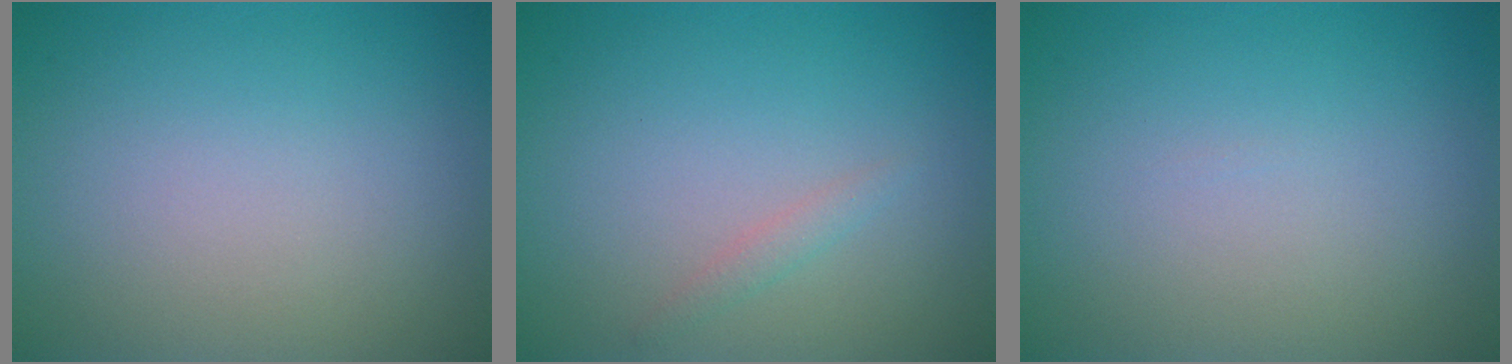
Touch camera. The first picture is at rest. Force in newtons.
{"total": 0.9, "press": 0.9, "slide": 0.1}
{"total": 0.0}